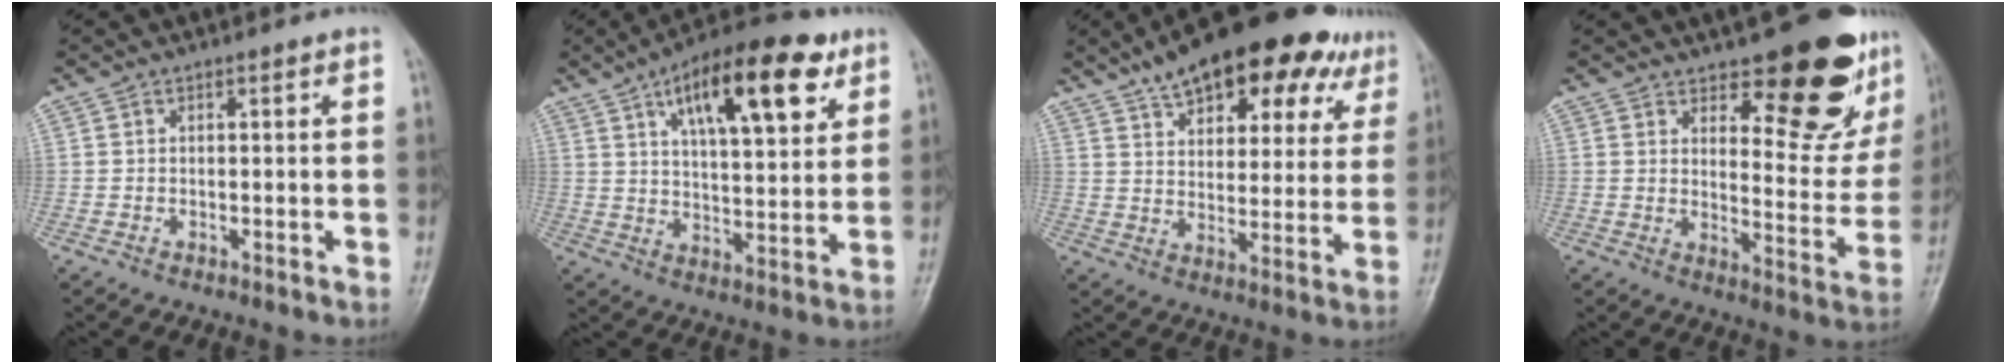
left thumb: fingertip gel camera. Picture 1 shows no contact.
{"total": 19.1, "force": [9.2, 7.4, 15.1], "torque": [-0.202, -0.020, 0.143]}
{"total": 22.9, "force": [14.3, 10.5, 14.5], "torque": [-0.178, -0.019, 0.202]}
{"total": 17.3, "force": [11.5, 6.6, 11.2], "torque": [-0.091, -0.095, 0.153]}